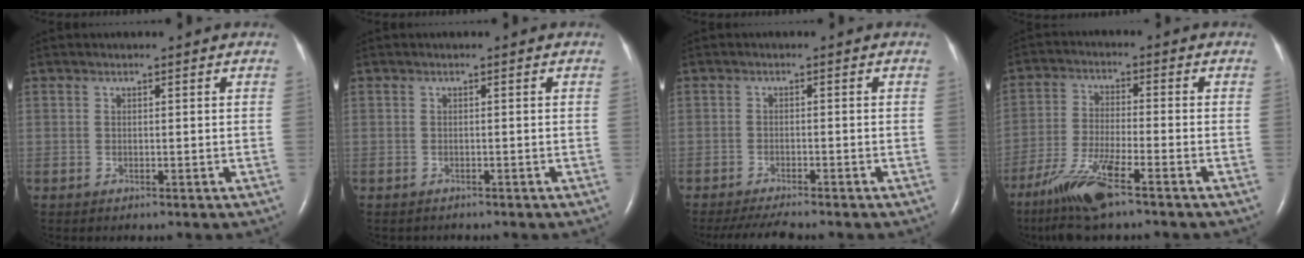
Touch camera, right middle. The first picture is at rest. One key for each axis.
{"total": 1.0, "fx": -0.9, "fy": 0.4, "fz": 0.1, "tx": -0.011, "ty": -0.001, "tz": -0.011}
{"total": 5.9, "fx": -5.2, "fy": 0.3, "fz": 2.7, "tx": -0.046, "ty": -0.019, "tz": -0.085}
{"total": 10.2, "fx": -6.6, "fy": 0.9, "fz": 7.7, "tx": -0.167, "ty": -0.026, "tz": -0.124}